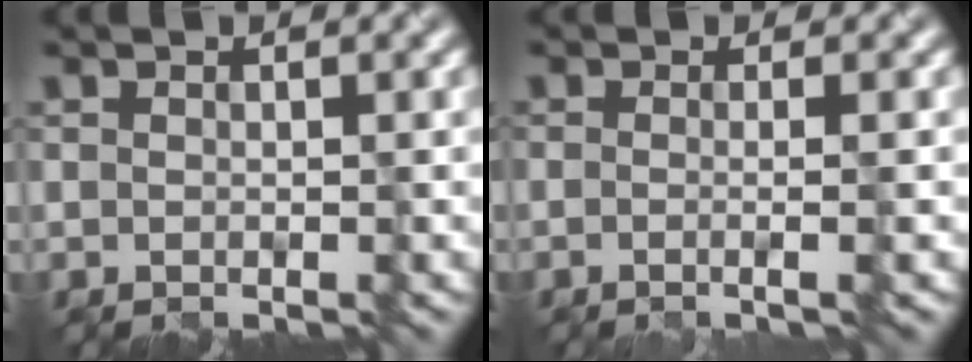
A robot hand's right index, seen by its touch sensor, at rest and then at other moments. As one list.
[{"total": 2.9, "force": [0.0, 1.4, 2.5], "torque": [-0.003, 0.003, -0.027]}]